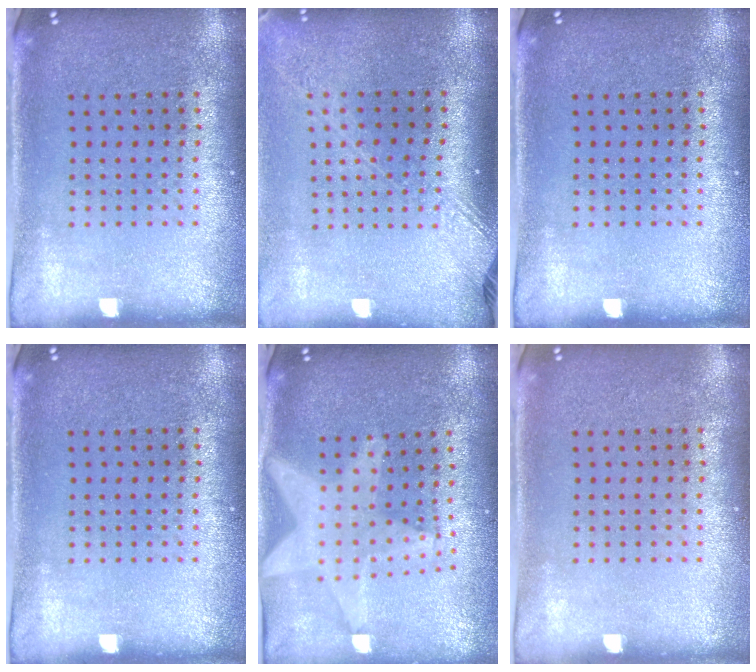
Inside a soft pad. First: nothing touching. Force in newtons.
{"total": 2.1, "press": 1.6, "slide": 1.4}
{"total": 0.0}
{"total": 0.0}
{"total": 2.2, "press": 1.8, "slide": 1.2}
{"total": 0.0}